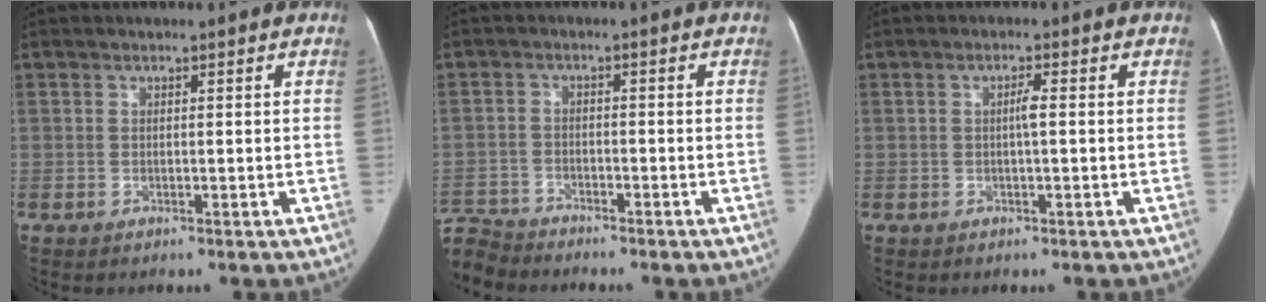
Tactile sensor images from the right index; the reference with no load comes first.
{"total": 6.6, "force": [-6.4, 1.8, 0.0], "torque": [-0.008, -0.001, -0.123]}
{"total": 1.7, "force": [0.0, 0.2, 1.7], "torque": [-0.030, 0.004, 0.000]}